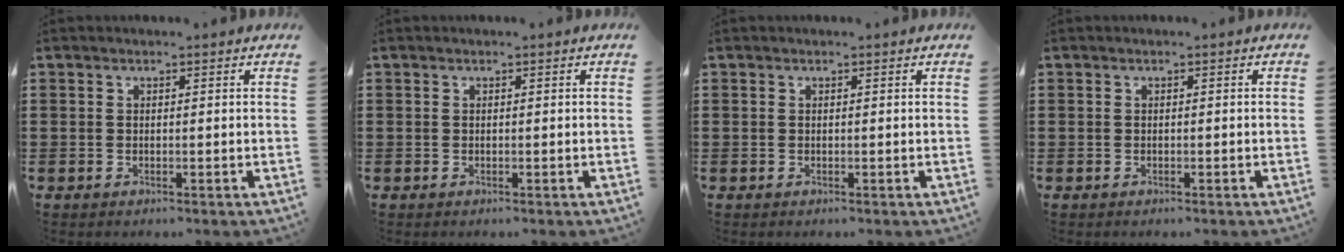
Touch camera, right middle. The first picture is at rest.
{"total": 0.0}
{"total": 0.0}
{"total": 0.0}